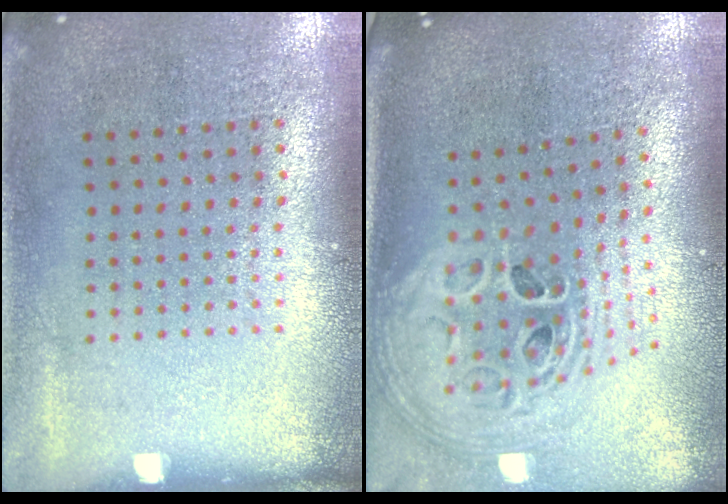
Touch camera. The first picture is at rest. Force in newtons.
{"total": 2.6, "press": 1.9, "slide": 1.8}